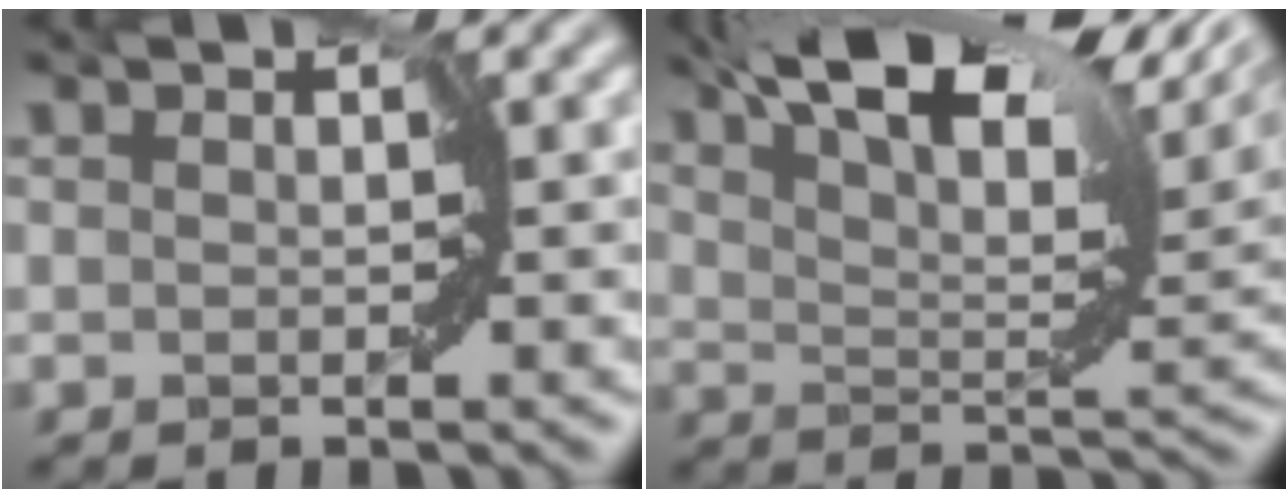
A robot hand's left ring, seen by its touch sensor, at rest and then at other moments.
{"total": 13.1, "force": [9.3, 3.9, 8.4], "torque": [-0.140, 0.029, 0.145]}